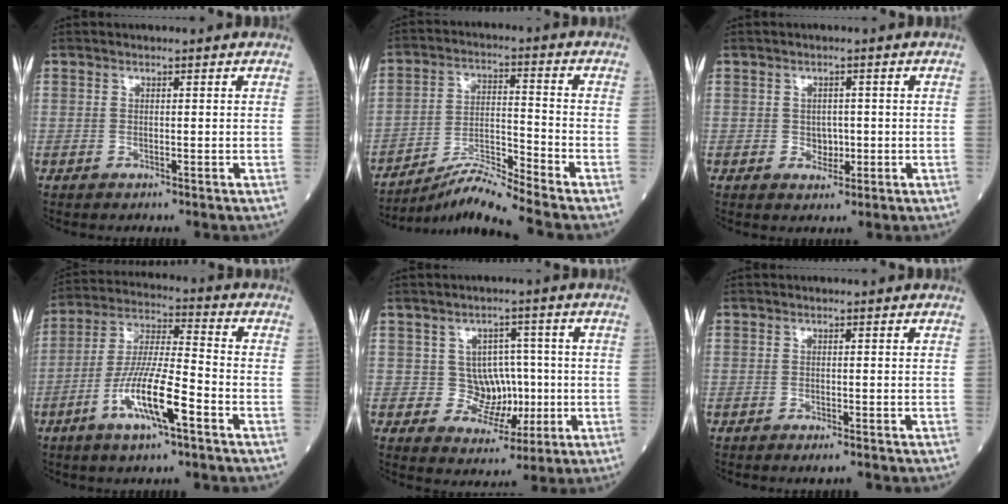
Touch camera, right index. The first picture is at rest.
{"total": 8.5, "force": [-7.7, -2.4, 2.6], "torque": [-0.054, -0.006, -0.141]}
{"total": 2.2, "force": [-0.4, 1.8, 1.3], "torque": [-0.015, 0.003, -0.003]}
{"total": 12.1, "force": [-5.4, 1.4, 10.7], "torque": [-0.209, -0.007, -0.103]}
{"total": 6.0, "force": [-0.2, 5.5, 2.5], "torque": [-0.022, 0.018, 0.005]}
{"total": 2.0, "force": [-1.7, 0.1, 1.0], "torque": [-0.011, -0.004, -0.022]}